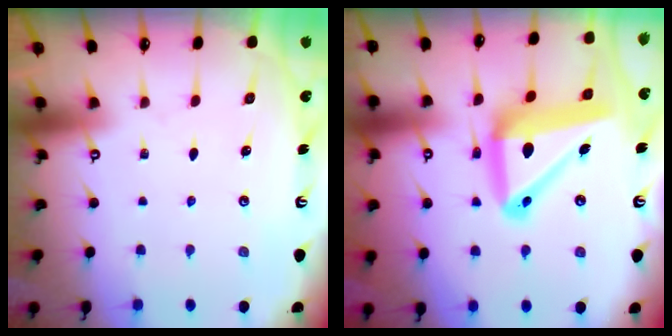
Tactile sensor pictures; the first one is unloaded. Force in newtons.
{"total": 18.0, "press": 17.8, "slide": 2.3}